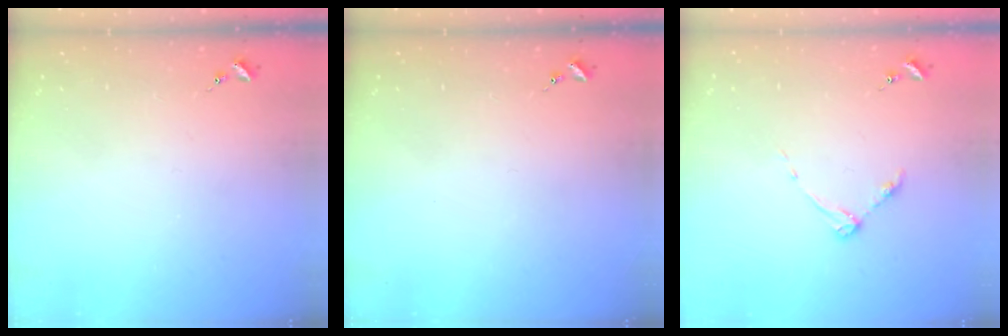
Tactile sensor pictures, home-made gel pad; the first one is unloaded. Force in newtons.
{"total": 0.0}
{"total": 4.9, "press": 4.8, "slide": 0.7}